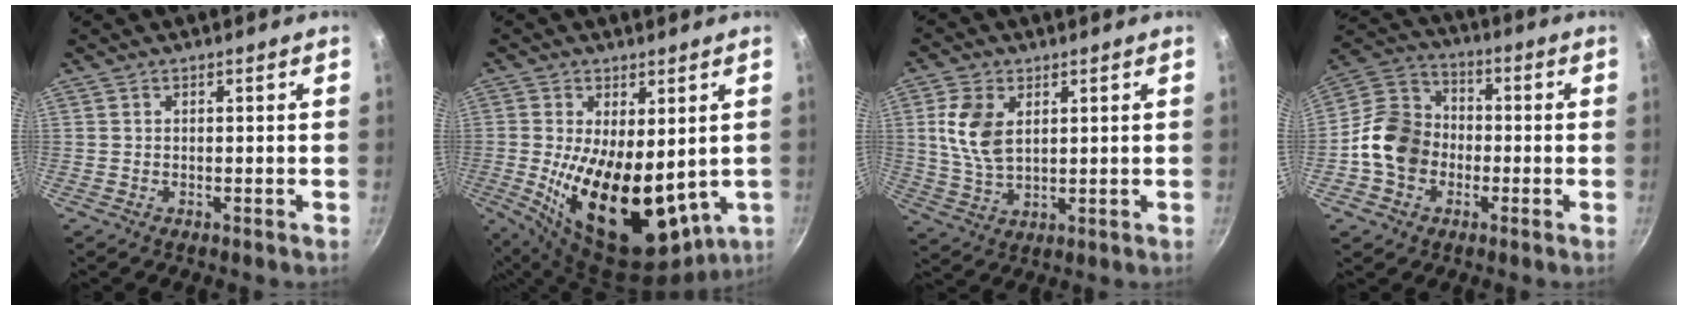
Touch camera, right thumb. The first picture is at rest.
{"total": 21.0, "force": [-0.8, 10.9, 17.9], "torque": [-0.284, -0.034, 0.012]}
{"total": 8.8, "force": [2.5, 5.4, 6.5], "torque": [-0.126, -0.015, 0.050]}
{"total": 12.9, "force": [-2.7, 10.6, 6.9], "torque": [-0.096, 0.034, -0.070]}